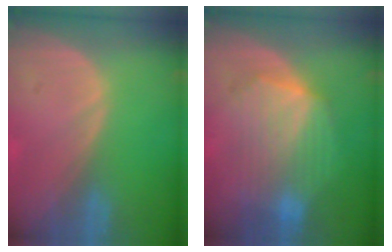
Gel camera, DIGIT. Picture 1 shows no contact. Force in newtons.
{"total": 8.5, "press": 8.5, "slide": 0.3}